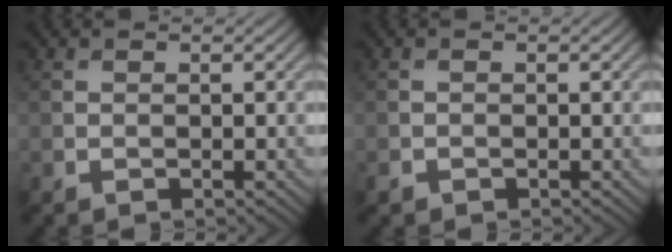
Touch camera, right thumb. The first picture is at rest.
{"total": 0.7, "force": [-0.6, 0.4, 0.0], "torque": [-0.001, -0.003, -0.012]}